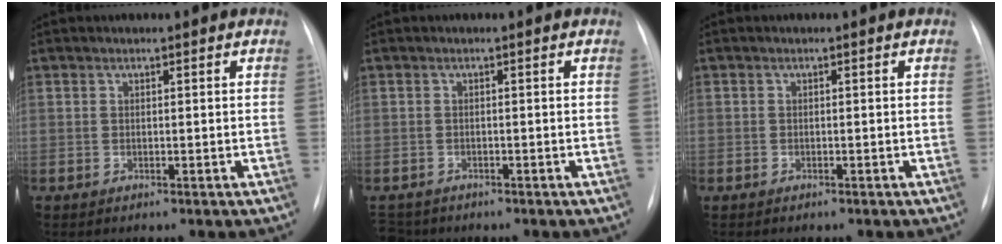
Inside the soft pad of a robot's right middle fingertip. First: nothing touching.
{"total": 3.2, "force": [-2.8, 1.4, 0.0], "torque": [0.002, -0.003, -0.049]}
{"total": 0.6, "force": [-0.5, 0.2, 0.3], "torque": [-0.003, 0.000, -0.004]}